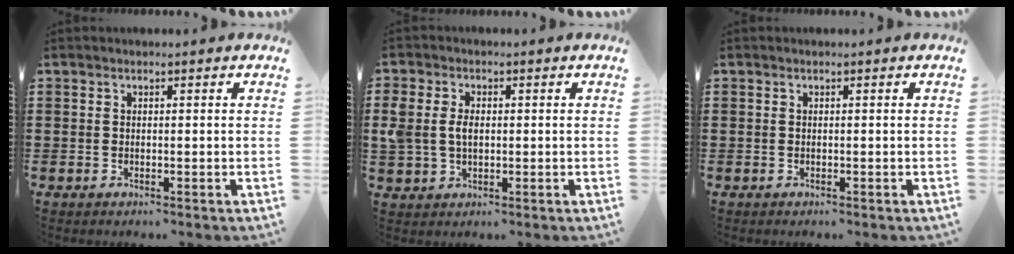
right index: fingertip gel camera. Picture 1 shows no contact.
{"total": 3.9, "force": [0.2, 2.7, 2.8], "torque": [-0.075, 0.005, -0.004]}
{"total": 0.0}